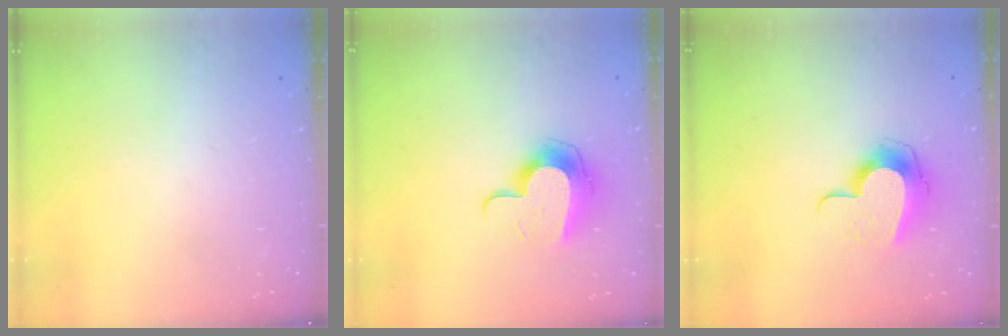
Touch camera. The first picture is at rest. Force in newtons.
{"total": 11.5, "press": 11.5, "slide": 0.4}
{"total": 10.7, "press": 10.6, "slide": 0.7}